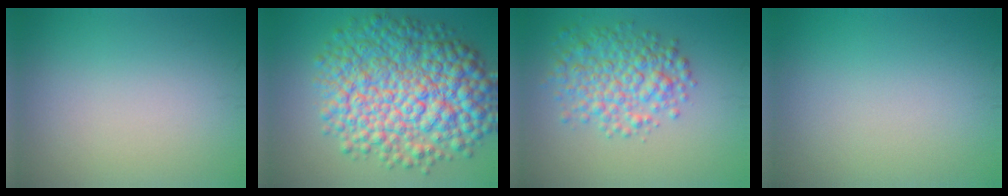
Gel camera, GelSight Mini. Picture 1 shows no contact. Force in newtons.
{"total": 12.5, "press": 12.5, "slide": 0.1}
{"total": 5.2, "press": 5.2, "slide": 0.1}
{"total": 0.0}